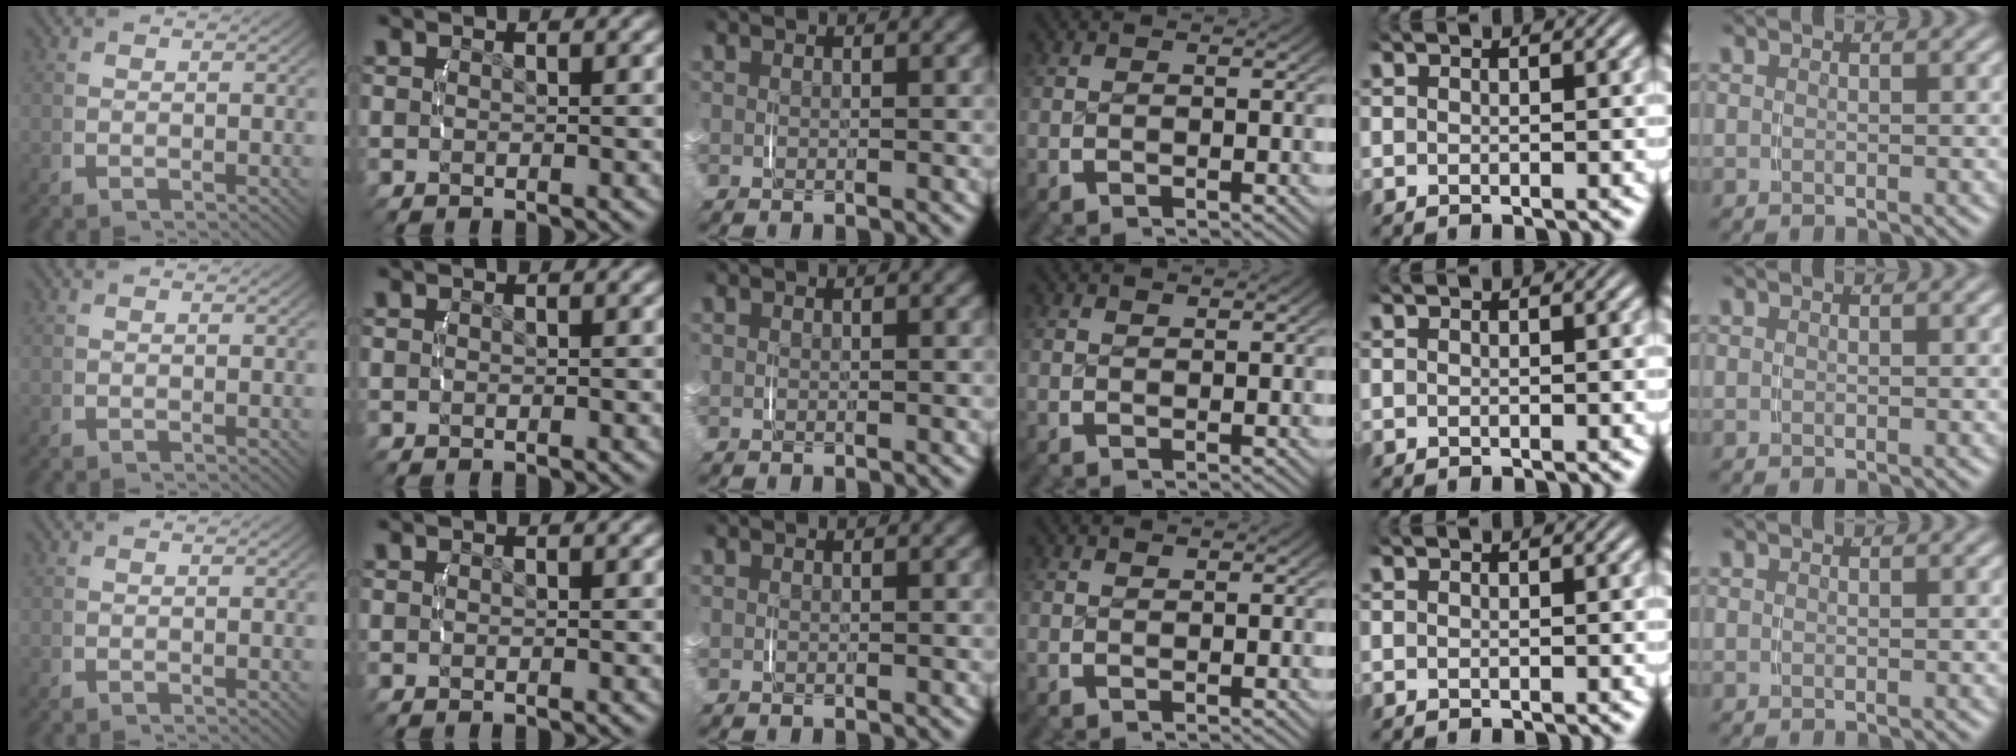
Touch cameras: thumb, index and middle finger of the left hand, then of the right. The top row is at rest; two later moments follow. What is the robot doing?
{"motion": "lift_and_place", "object": "small bumper sticker"}